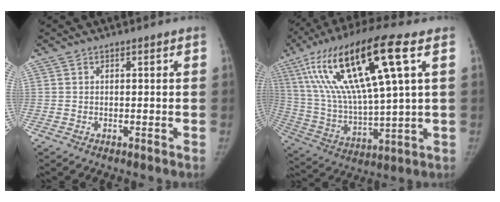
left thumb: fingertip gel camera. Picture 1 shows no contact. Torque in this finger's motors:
{"motor_torque": [2.37, 2.64, 2.24, -0.53, 0.85]}